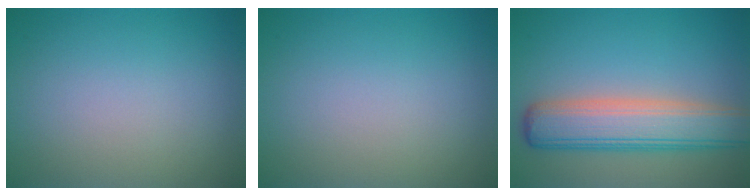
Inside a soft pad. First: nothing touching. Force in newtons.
{"total": 0.0}
{"total": 7.0, "press": 7.0, "slide": 0.6}